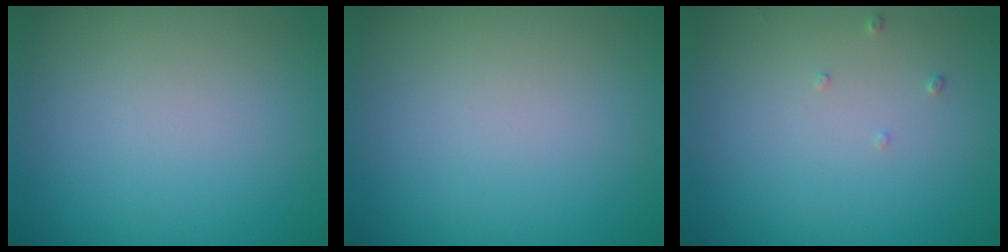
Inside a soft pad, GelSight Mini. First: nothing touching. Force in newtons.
{"total": 0.0}
{"total": 0.7, "press": 0.7, "slide": 0.2}